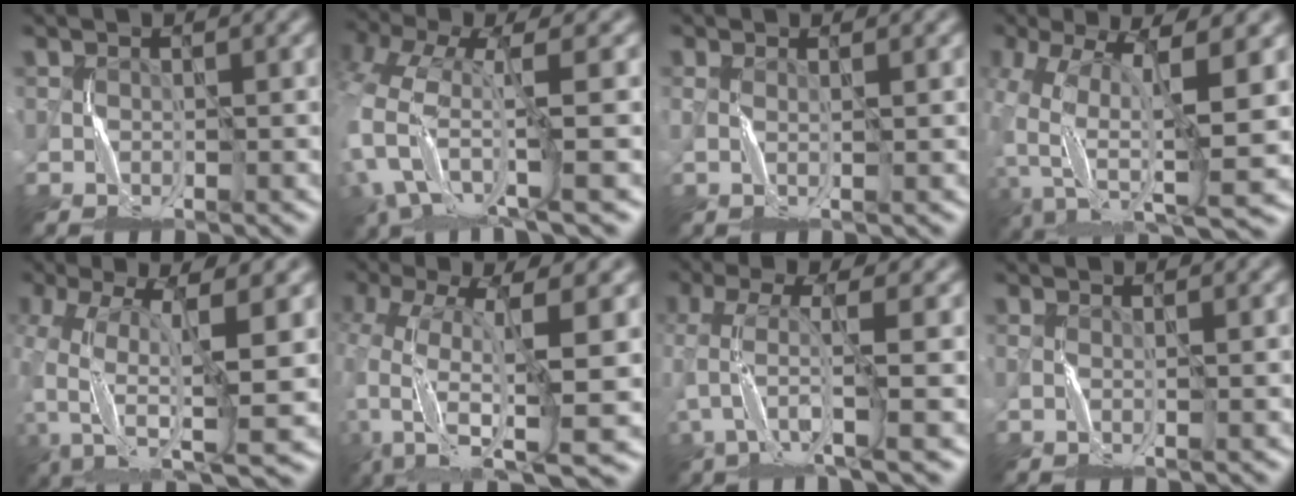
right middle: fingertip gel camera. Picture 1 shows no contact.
{"total": 9.1, "force": [-3.1, 4.1, 7.5], "torque": [-0.170, -0.016, -0.063]}
{"total": 0.6, "force": [0.1, 0.2, 0.5], "torque": [-0.008, 0.001, -0.002]}
{"total": 11.9, "force": [-2.3, 4.8, 10.7], "torque": [-0.215, -0.003, -0.037]}
{"total": 11.2, "force": [-3.5, 4.0, 9.8], "torque": [-0.199, 0.000, -0.060]}
{"total": 12.2, "force": [-2.6, 4.5, 11.1], "torque": [-0.224, 0.000, -0.030]}
{"total": 5.0, "force": [-1.5, 1.0, 4.7], "torque": [-0.103, 0.002, -0.032]}
{"total": 0.0}